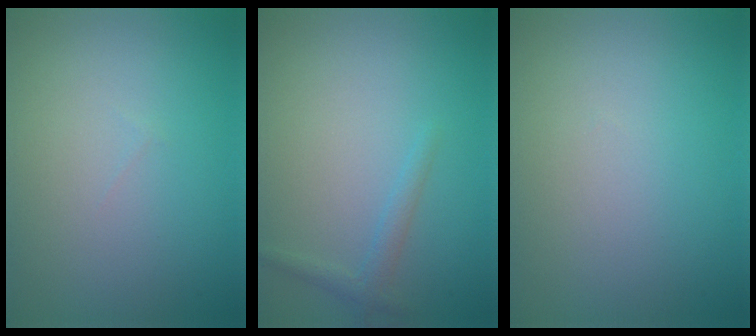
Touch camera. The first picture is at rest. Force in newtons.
{"total": 1.3, "press": 1.3, "slide": 0.1}
{"total": 0.0}